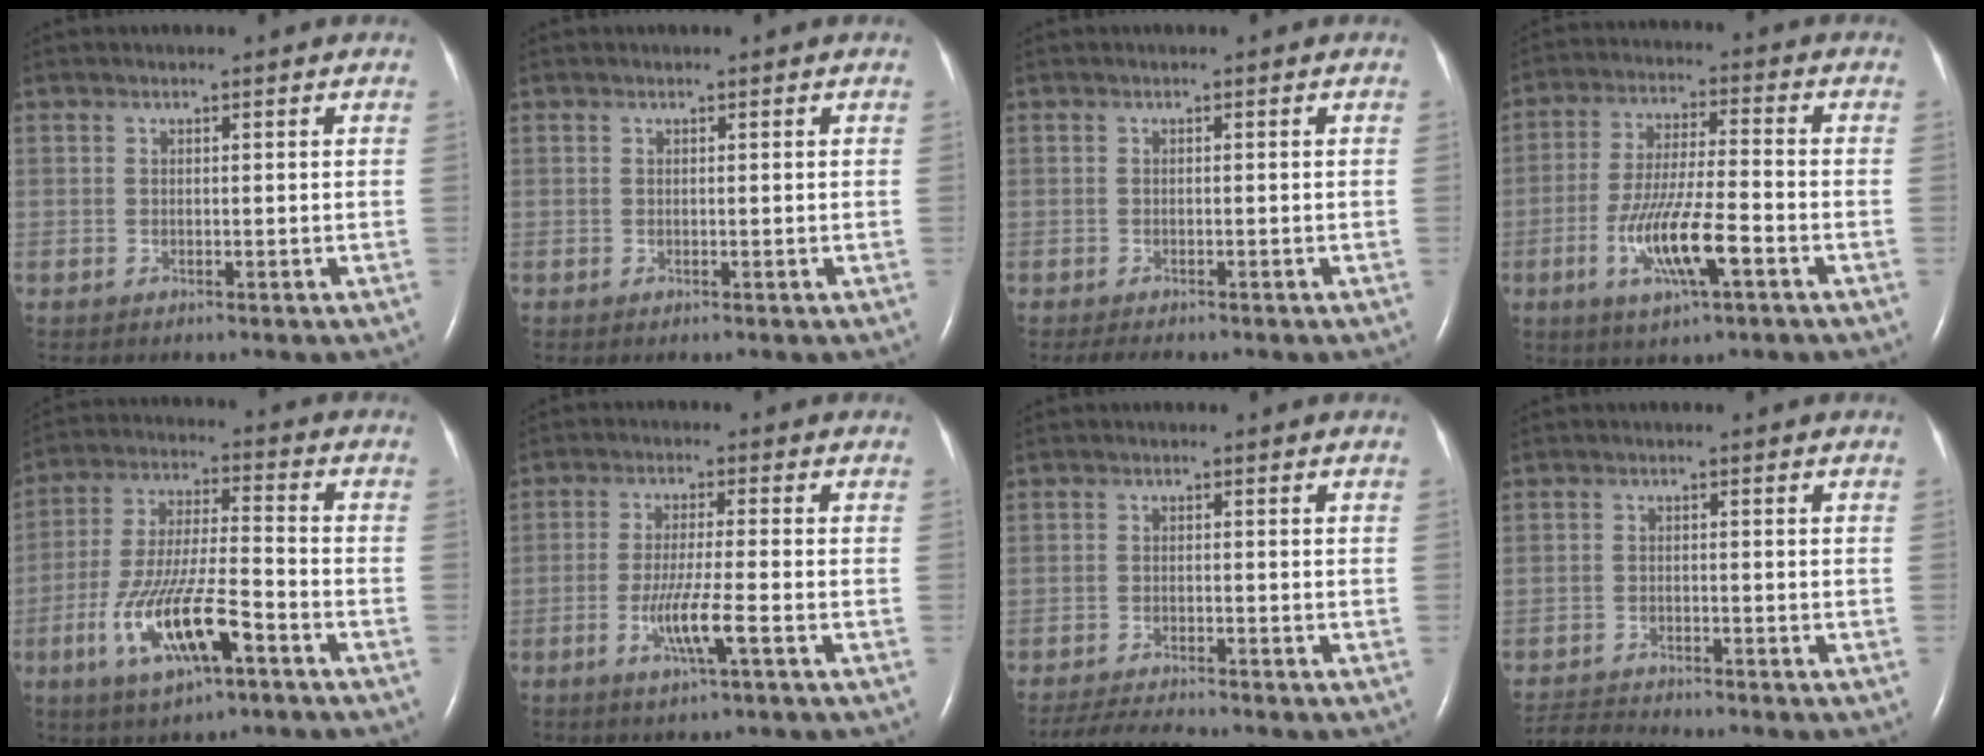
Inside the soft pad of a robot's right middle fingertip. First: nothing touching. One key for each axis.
{"total": 0.0}
{"total": 1.9, "fx": -1.6, "fy": 0.5, "fz": 0.9, "tx": -0.020, "ty": -0.006, "tz": -0.021}
{"total": 10.6, "fx": -4.2, "fy": 1.4, "fz": 9.6, "tx": -0.189, "ty": -0.009, "tz": -0.075}
{"total": 13.4, "fx": -6.1, "fy": 2.7, "fz": 11.7, "tx": -0.237, "ty": -0.008, "tz": -0.105}
{"total": 5.9, "fx": -2.3, "fy": -0.3, "fz": 5.5, "tx": -0.108, "ty": -0.012, "tz": -0.044}
{"total": 4.4, "fx": -4.3, "fy": -0.3, "fz": 1.1, "tx": -0.024, "ty": -0.022, "tz": -0.074}
{"total": 4.1, "fx": -4.1, "fy": -0.4, "fz": 0.0, "tx": -0.002, "ty": -0.020, "tz": -0.073}